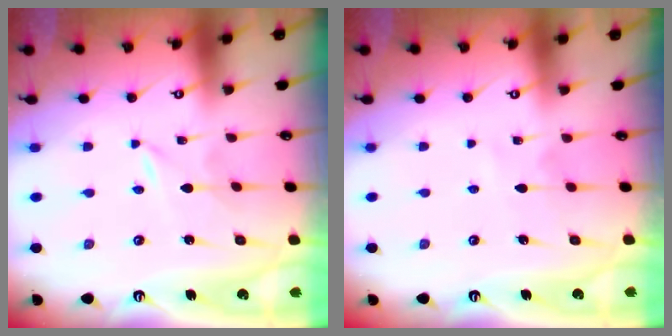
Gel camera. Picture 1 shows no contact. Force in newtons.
{"total": 3.8, "press": 3.8, "slide": 0.4}